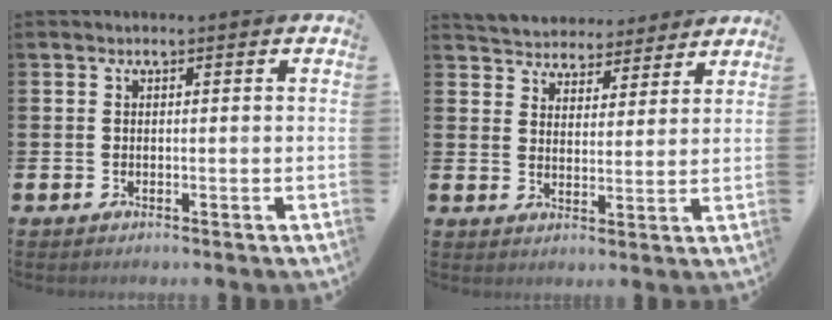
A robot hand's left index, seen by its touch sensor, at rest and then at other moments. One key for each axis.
{"total": 4.7, "fx": 4.5, "fy": 1.2, "fz": -0.7, "tx": -0.007, "ty": -0.036, "tz": 0.078}